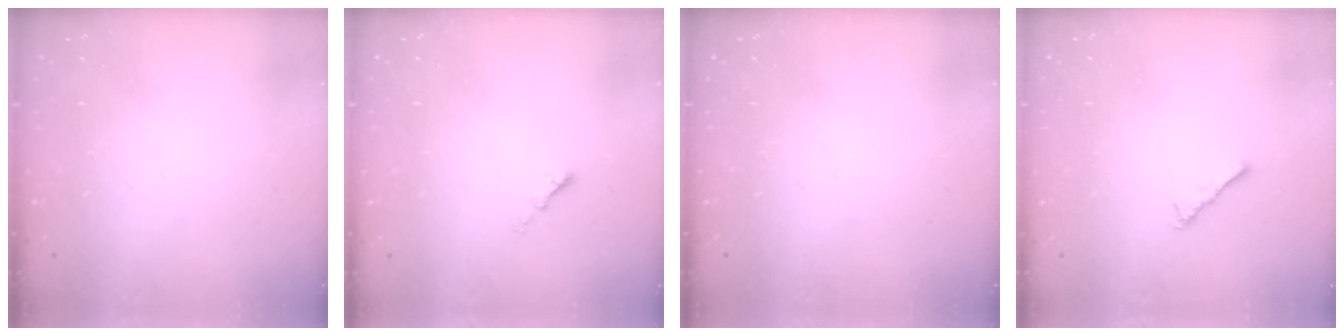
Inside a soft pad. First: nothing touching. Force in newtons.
{"total": 1.1, "press": 1.0, "slide": 0.5}
{"total": 0.0}
{"total": 2.1, "press": 2.1, "slide": 0.5}